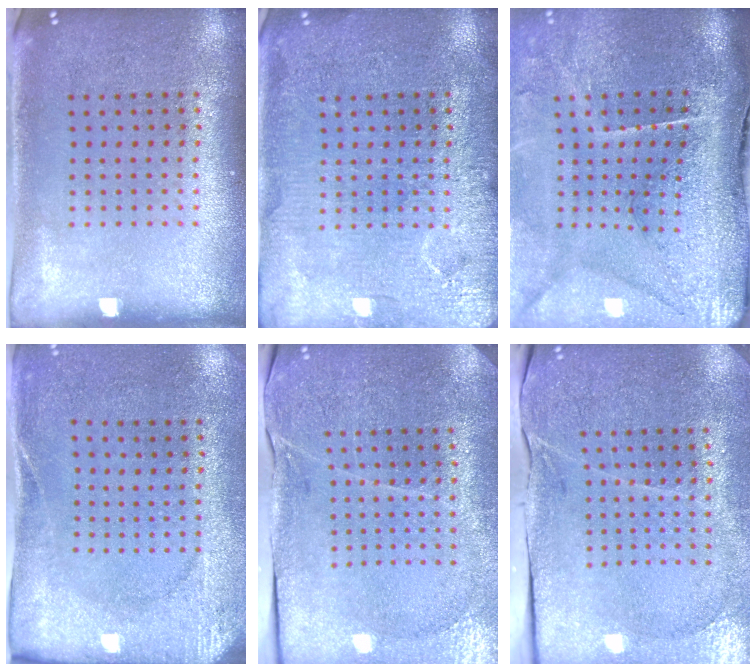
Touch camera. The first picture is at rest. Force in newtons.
{"total": 4.8, "press": 4.7, "slide": 0.7}
{"total": 4.8, "press": 3.8, "slide": 3.0}
{"total": 2.6, "press": 2.1, "slide": 1.6}
{"total": 3.3, "press": 3.3, "slide": 0.4}
{"total": 3.4, "press": 3.3, "slide": 0.4}